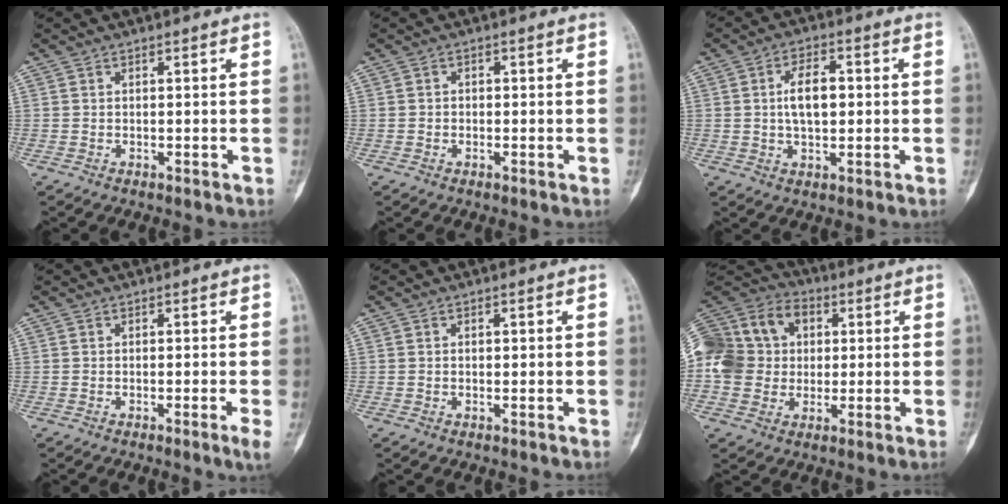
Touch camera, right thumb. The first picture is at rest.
{"total": 0.8, "force": [-0.1, 0.7, 0.2], "torque": [0.003, 0.003, -0.007]}
{"total": 7.6, "force": [0.7, 3.9, 6.4], "torque": [-0.102, 0.007, 0.010]}
{"total": 1.9, "force": [-0.6, -0.3, 1.8], "torque": [-0.031, -0.005, -0.009]}
{"total": 1.0, "force": [0.2, 0.5, 0.8], "torque": [-0.017, 0.000, 0.004]}
{"total": 18.5, "force": [1.8, 15.9, 9.2], "torque": [-0.177, 0.038, 0.034]}